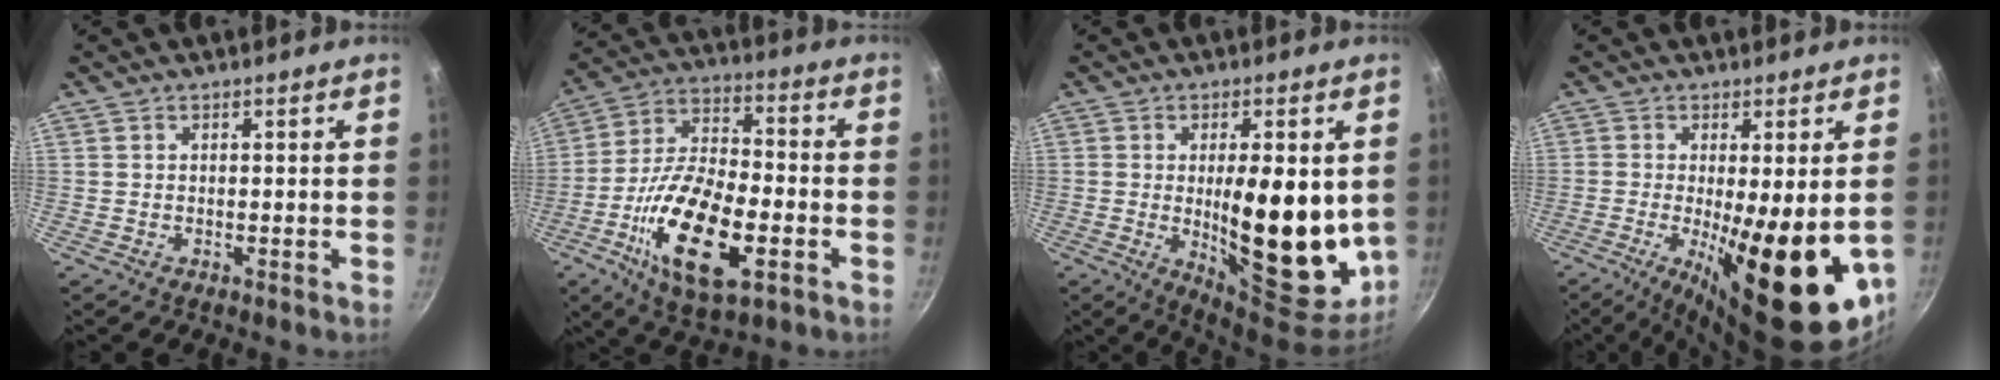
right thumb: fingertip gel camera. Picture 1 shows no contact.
{"total": 20.9, "force": [-6.9, 9.3, 17.4], "torque": [-0.312, 0.022, -0.127]}
{"total": 20.3, "force": [-0.3, 8.1, 18.6], "torque": [-0.239, -0.029, 0.006]}
{"total": 20.8, "force": [-3.8, 6.6, 19.3], "torque": [-0.262, -0.028, -0.039]}